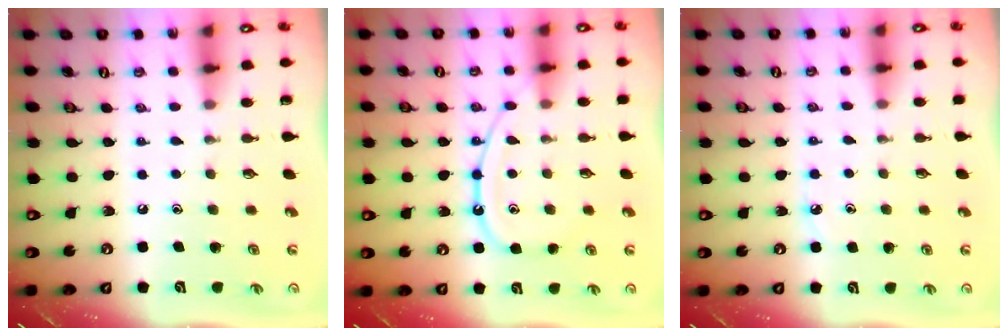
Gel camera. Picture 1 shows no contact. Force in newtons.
{"total": 11.1, "press": 11.1, "slide": 1.2}
{"total": 3.9, "press": 3.8, "slide": 0.5}